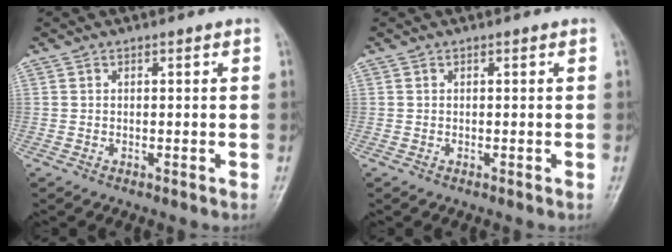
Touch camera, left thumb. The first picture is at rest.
{"total": 0.0}